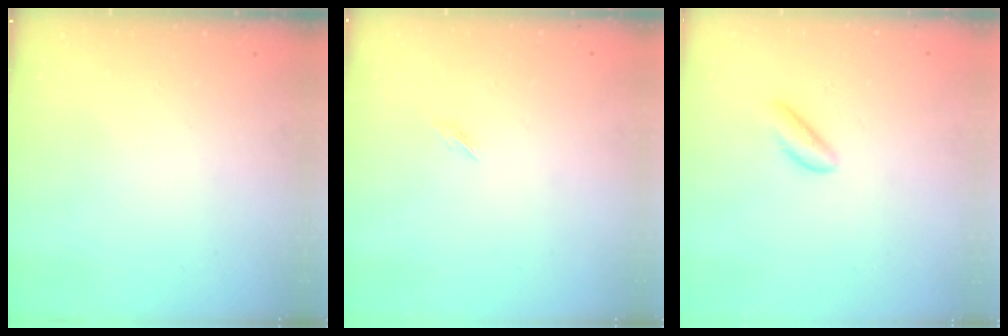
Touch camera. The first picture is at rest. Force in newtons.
{"total": 1.2, "press": 1.1, "slide": 0.4}
{"total": 2.3, "press": 2.3, "slide": 0.3}